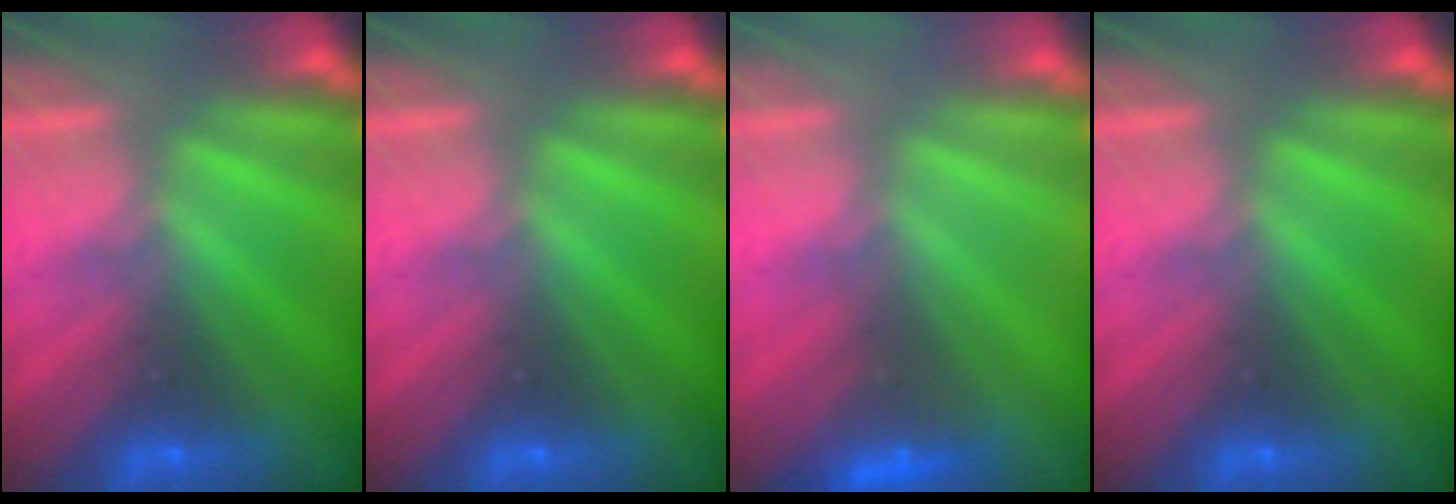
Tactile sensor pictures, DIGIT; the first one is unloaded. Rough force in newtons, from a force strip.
{"total": 0.0}
{"total": 2.3}
{"total": 0.0}